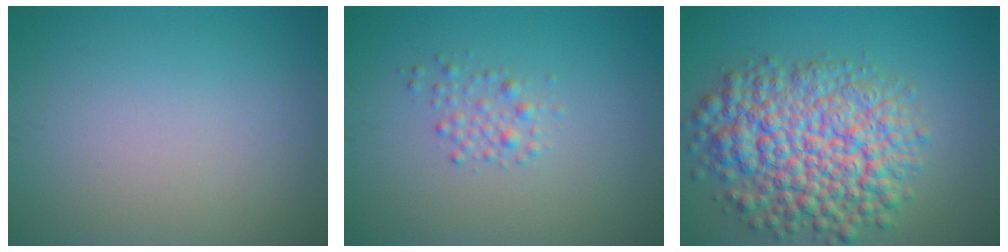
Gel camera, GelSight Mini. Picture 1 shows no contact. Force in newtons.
{"total": 1.6, "press": 1.6, "slide": 0.1}
{"total": 10.3, "press": 10.3, "slide": 0.4}